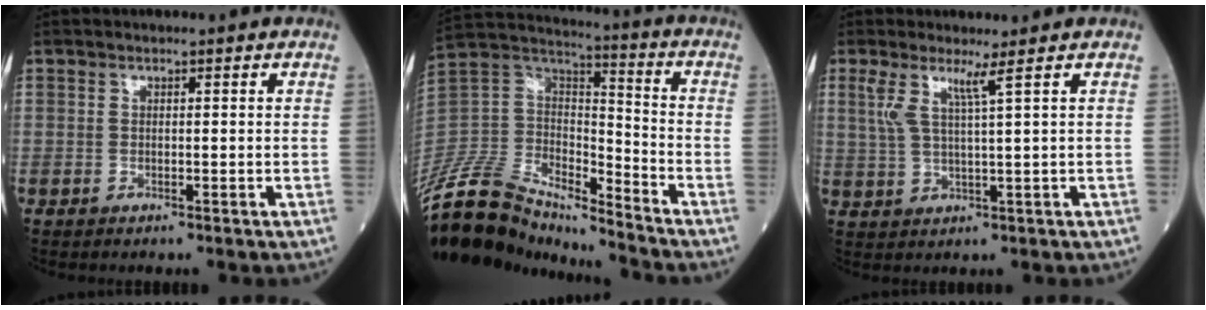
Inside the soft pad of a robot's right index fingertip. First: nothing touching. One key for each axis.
{"total": 17.5, "fx": -15.8, "fy": 4.6, "fz": 6.0, "tx": -0.116, "ty": 0.046, "tz": -0.301}
{"total": 3.7, "fx": 2.1, "fy": -0.8, "fz": 3.0, "tx": -0.072, "ty": 0.002, "tz": 0.051}